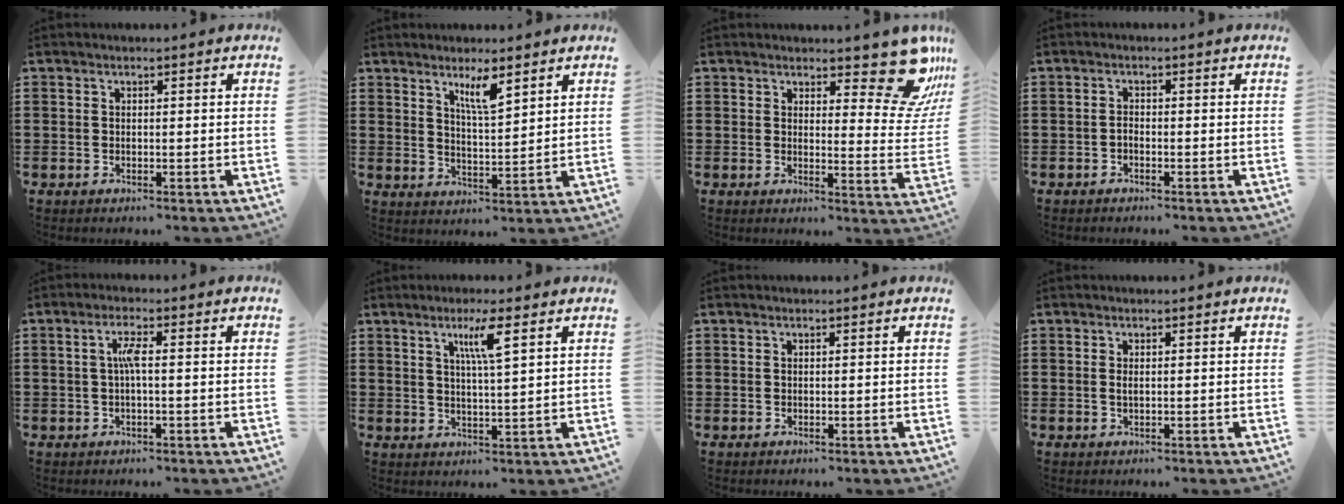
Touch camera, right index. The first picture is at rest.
{"total": 5.0, "force": [3.4, 0.8, 3.5], "torque": [-0.069, -0.003, 0.058]}
{"total": 11.0, "force": [8.1, 3.5, 6.5], "torque": [-0.084, -0.049, 0.142]}
{"total": 0.8, "force": [-0.5, 0.4, 0.5], "torque": [-0.013, -0.002, -0.009]}
{"total": 3.6, "force": [-0.1, 0.3, 3.6], "torque": [-0.068, 0.002, -0.006]}
{"total": 5.0, "force": [2.6, 0.1, 4.3], "torque": [-0.084, -0.002, 0.039]}
{"total": 0.0}
{"total": 0.9, "force": [0.2, 0.2, 0.8], "torque": [-0.017, 0.001, 0.003]}